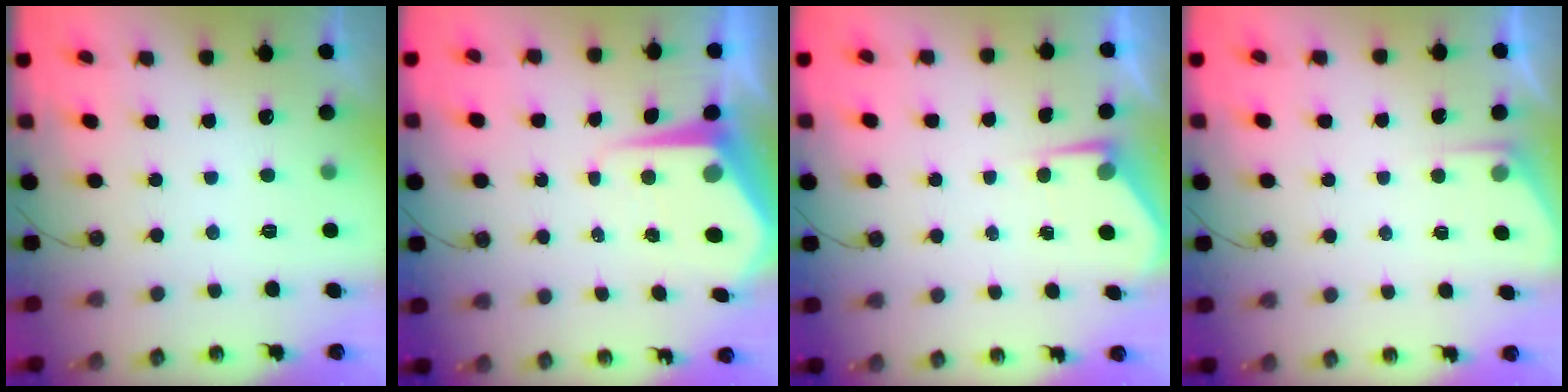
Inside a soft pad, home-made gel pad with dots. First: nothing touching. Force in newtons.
{"total": 8.9, "press": 8.8, "slide": 1.0}
{"total": 3.7, "press": 3.6, "slide": 0.5}
{"total": 2.7, "press": 2.7, "slide": 0.3}